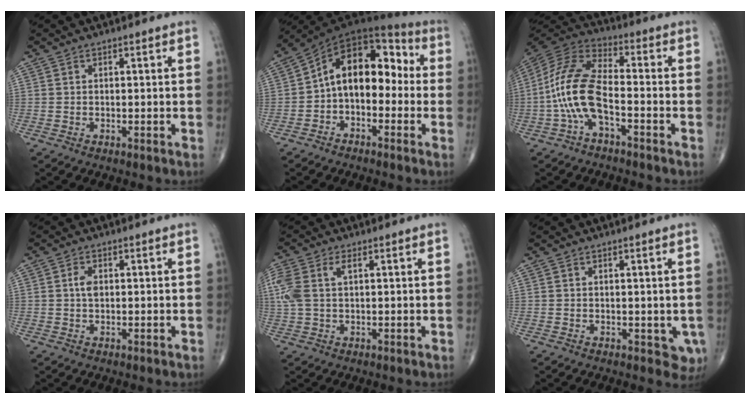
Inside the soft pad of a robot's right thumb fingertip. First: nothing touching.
{"total": 13.6, "force": [-1.1, 8.7, 10.3], "torque": [-0.122, 0.054, -0.037]}
{"total": 12.8, "force": [-3.6, 5.7, 10.9], "torque": [-0.233, 0.042, -0.075]}
{"total": 2.2, "force": [0.3, 1.4, 1.7], "torque": [-0.031, 0.002, 0.002]}
{"total": 8.4, "force": [2.1, 4.8, 6.6], "torque": [-0.186, 0.023, 0.046]}
{"total": 3.1, "force": [-0.1, 2.1, 2.3], "torque": [-0.009, -0.002, 0.004]}